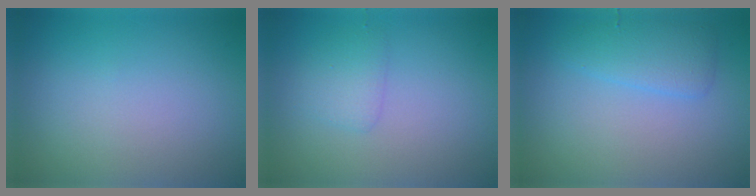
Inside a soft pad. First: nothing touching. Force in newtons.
{"total": 1.6, "press": 1.6, "slide": 0.1}
{"total": 2.6, "press": 2.6, "slide": 0.1}